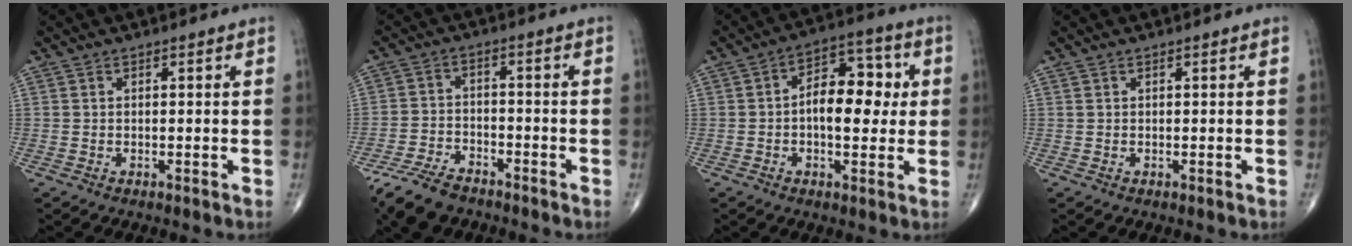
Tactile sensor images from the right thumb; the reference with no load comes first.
{"total": 8.9, "force": [-6.8, 4.1, 4.0], "torque": [-0.077, 0.019, -0.128]}
{"total": 11.1, "force": [0.4, 6.3, 9.1], "torque": [-0.111, 0.023, 0.002]}
{"total": 0.0}